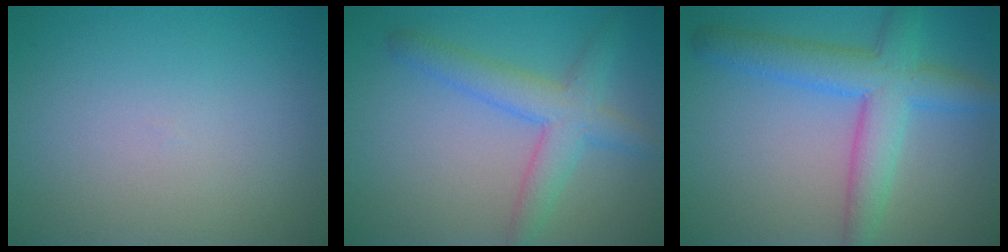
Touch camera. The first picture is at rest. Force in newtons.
{"total": 4.3, "press": 4.3, "slide": 0.1}
{"total": 6.0, "press": 6.0, "slide": 0.2}